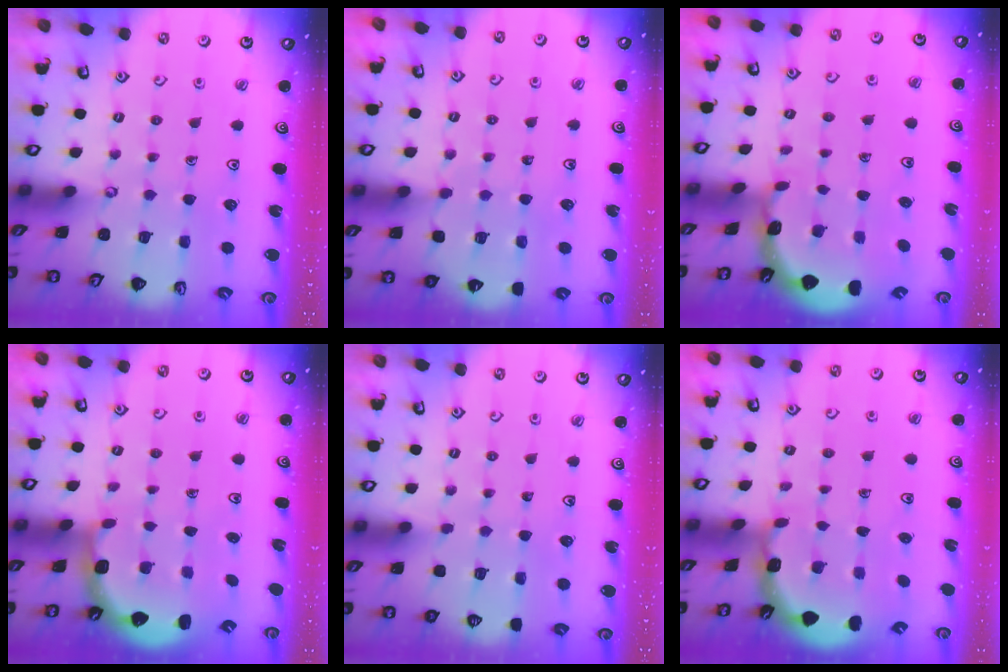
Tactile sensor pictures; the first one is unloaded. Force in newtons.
{"total": 5.6, "press": 5.4, "slide": 1.2}
{"total": 1.8, "press": 1.8, "slide": 0.1}
{"total": 2.5, "press": 2.1, "slide": 1.3}
{"total": 0.0}
{"total": 2.2, "press": 2.2, "slide": 0.4}